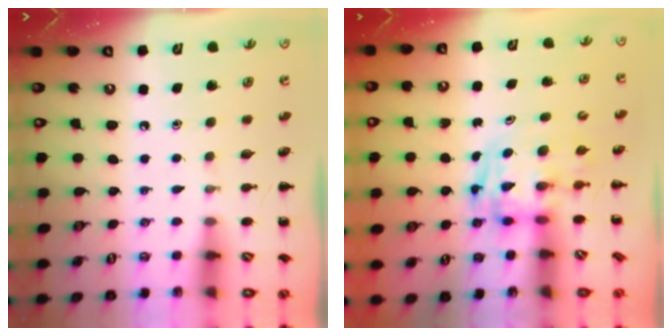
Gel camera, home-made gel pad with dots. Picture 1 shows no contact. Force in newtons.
{"total": 2.7, "press": 2.6, "slide": 0.5}